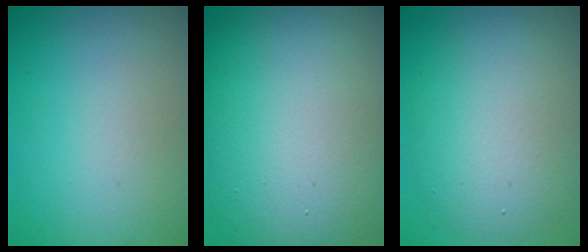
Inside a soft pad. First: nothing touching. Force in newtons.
{"total": 17.1, "press": 17.0, "slide": 1.4}
{"total": 8.6, "press": 8.6, "slide": 0.5}